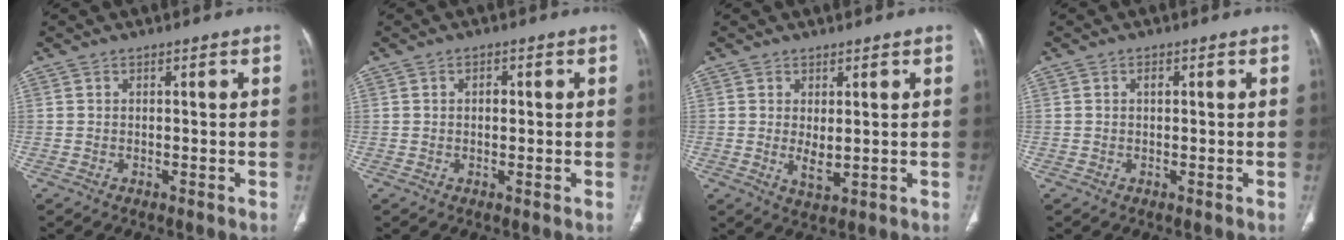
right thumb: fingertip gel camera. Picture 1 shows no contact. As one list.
[{"total": 1.6, "force": [0.3, 1.0, 1.3], "torque": [-0.015, -0.001, 0.003]}, {"total": 3.4, "force": [0.2, 1.5, 3.0], "torque": [-0.047, -0.013, 0.011]}, {"total": 0.9, "force": [0.3, 0.5, 0.7], "torque": [-0.007, -0.001, 0.004]}]